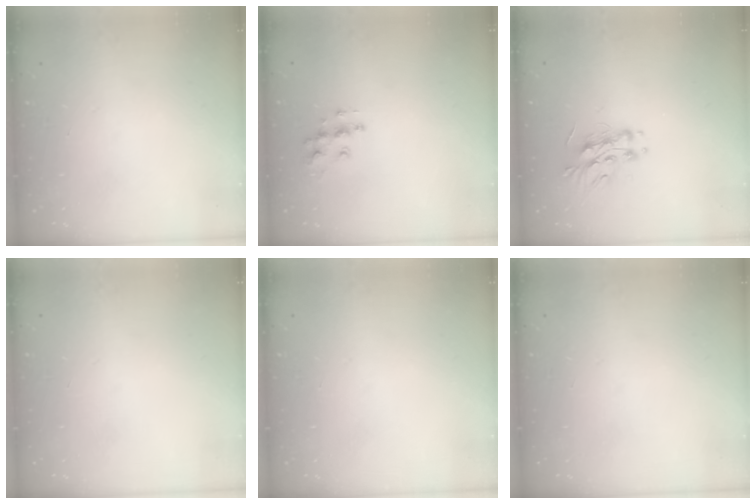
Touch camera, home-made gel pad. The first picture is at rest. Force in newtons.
{"total": 8.6, "press": 8.6, "slide": 0.3}
{"total": 11.1, "press": 11.1, "slide": 0.2}
{"total": 0.0}
{"total": 0.0}
{"total": 0.0}